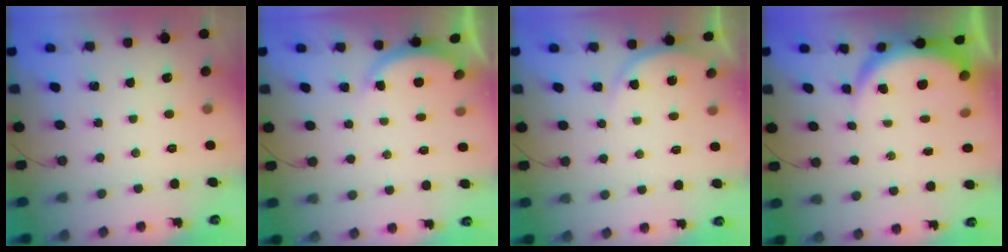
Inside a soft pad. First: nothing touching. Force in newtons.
{"total": 2.6, "press": 2.6, "slide": 0.5}
{"total": 3.7, "press": 3.7, "slide": 0.6}
{"total": 7.6, "press": 7.5, "slide": 0.9}